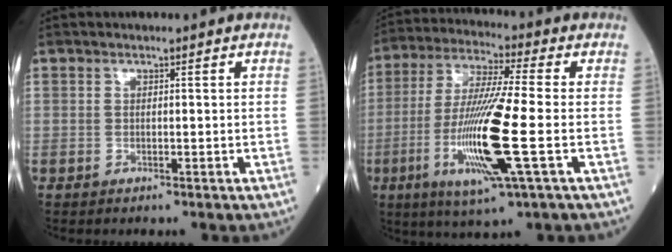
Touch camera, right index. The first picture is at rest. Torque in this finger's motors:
{"motor_torque": [1.18, -0.79, 1.05, 0.21]}